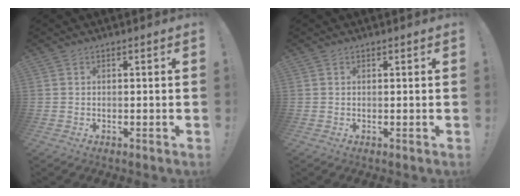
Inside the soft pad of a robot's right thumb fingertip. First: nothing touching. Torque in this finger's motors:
{"motor_torque": [-0.20, 0.32, 0.12, -0.02, -0.01]}